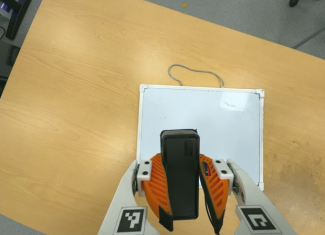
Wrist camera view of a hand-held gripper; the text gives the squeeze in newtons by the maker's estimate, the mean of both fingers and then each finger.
{"total": 9.5, "left": 8.1, "right": 11.0}